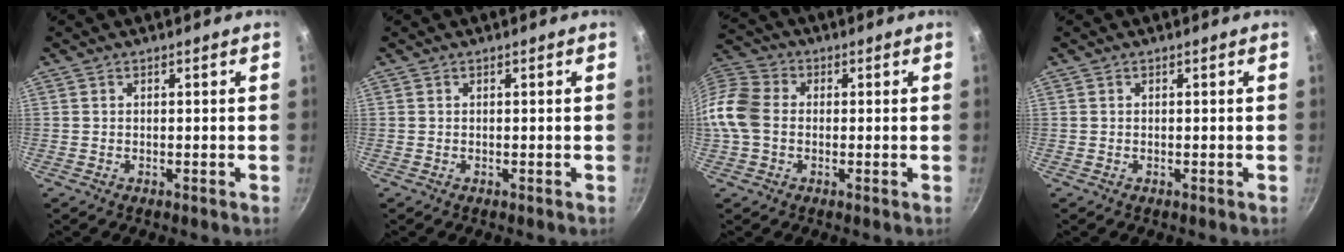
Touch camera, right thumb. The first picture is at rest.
{"total": 0.0}
{"total": 11.9, "force": [-0.9, 9.3, 7.4], "torque": [-0.145, 0.023, -0.038]}
{"total": 0.0}